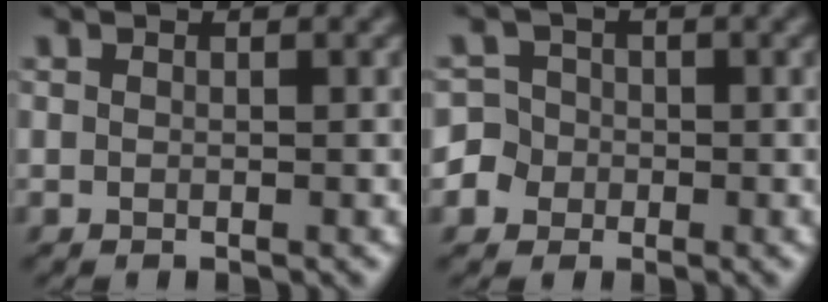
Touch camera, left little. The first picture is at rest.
{"total": 5.5, "force": [-2.2, 4.9, 1.2], "torque": [-0.019, 0.010, -0.063]}